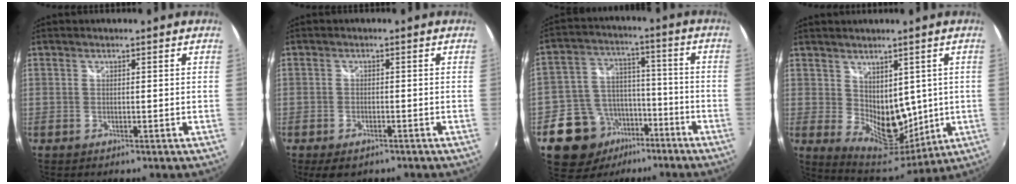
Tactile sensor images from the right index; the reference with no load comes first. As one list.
[{"total": 4.4, "force": [-3.1, 2.2, 2.3], "torque": [-0.055, -0.016, -0.048]}, {"total": 12.6, "force": [-7.5, 9.2, 4.3], "torque": [-0.100, 0.035, -0.112]}, {"total": 11.6, "force": [1.5, 8.1, 8.2], "torque": [-0.142, -0.026, 0.052]}]